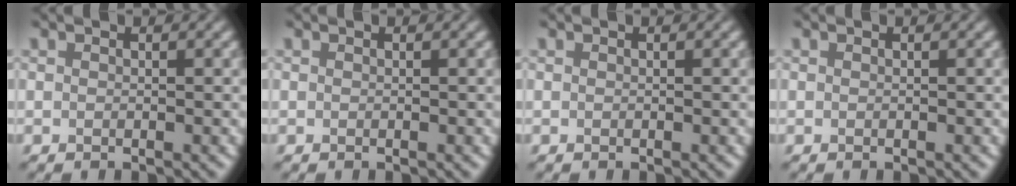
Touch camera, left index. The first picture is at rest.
{"total": 0.0}
{"total": 0.0}
{"total": 0.0}